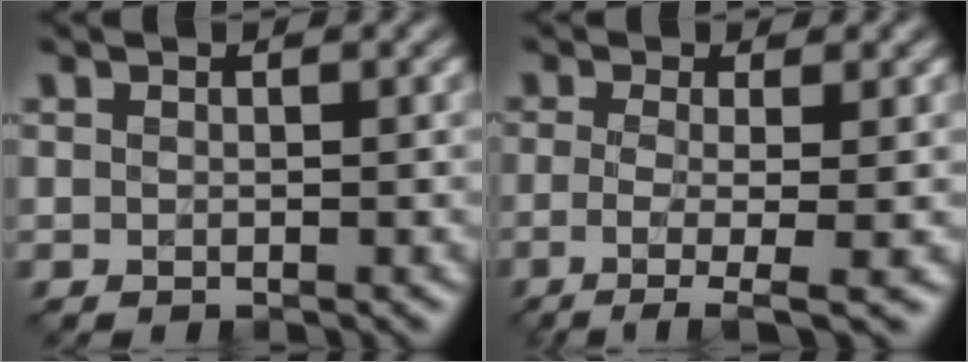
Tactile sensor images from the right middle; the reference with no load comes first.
{"total": 4.7, "force": [-1.3, 1.2, 4.4], "torque": [-0.072, -0.011, -0.032]}